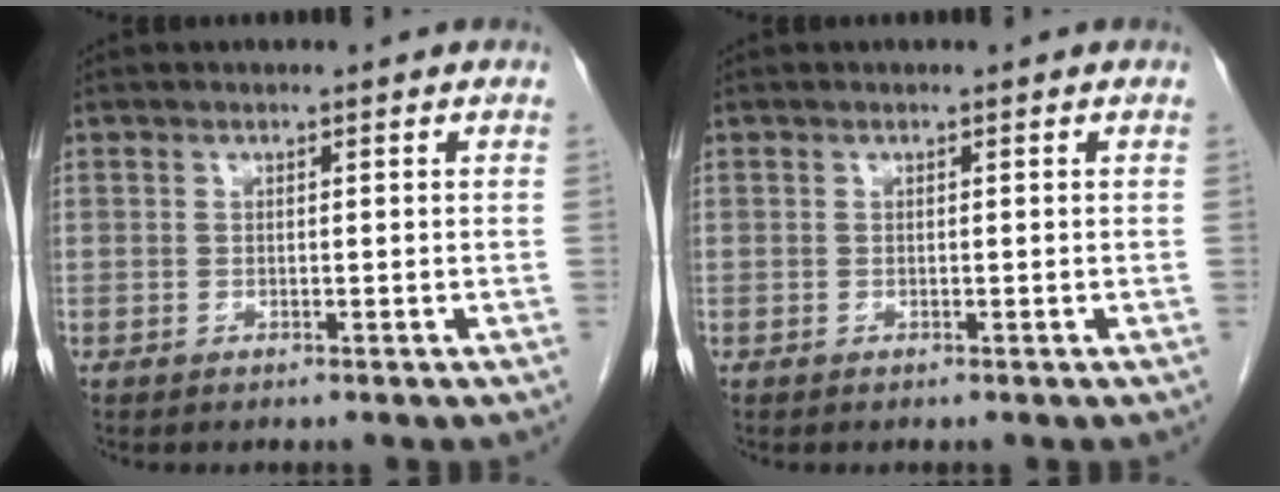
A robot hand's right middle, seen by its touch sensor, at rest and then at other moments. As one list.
[{"total": 0.0}]